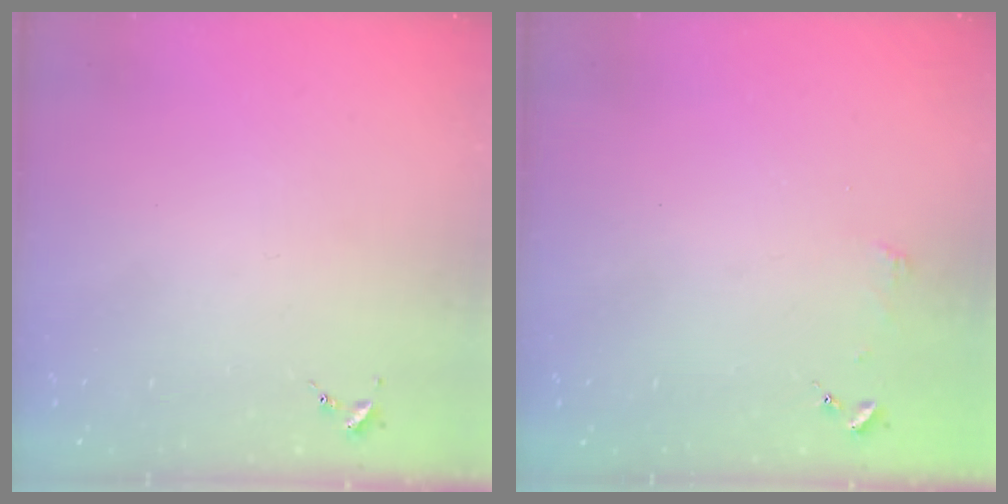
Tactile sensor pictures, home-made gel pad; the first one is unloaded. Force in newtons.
{"total": 2.4, "press": 2.4, "slide": 0.2}